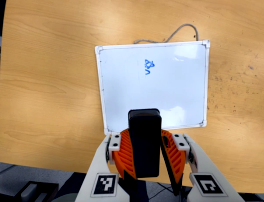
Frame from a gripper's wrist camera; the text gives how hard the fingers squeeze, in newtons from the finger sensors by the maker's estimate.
{"total": 9.8, "left": 9.9, "right": 9.7}